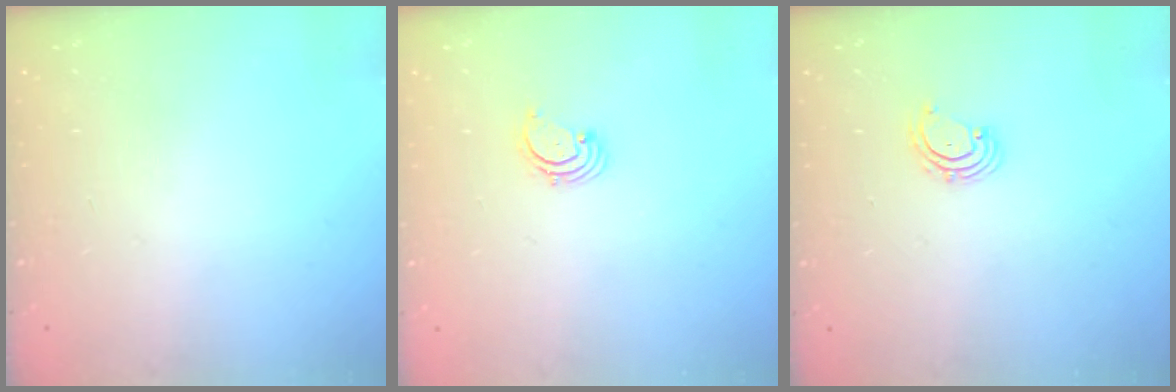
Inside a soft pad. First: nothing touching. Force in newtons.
{"total": 1.7, "press": 1.7, "slide": 0.2}
{"total": 2.5, "press": 2.4, "slide": 0.4}